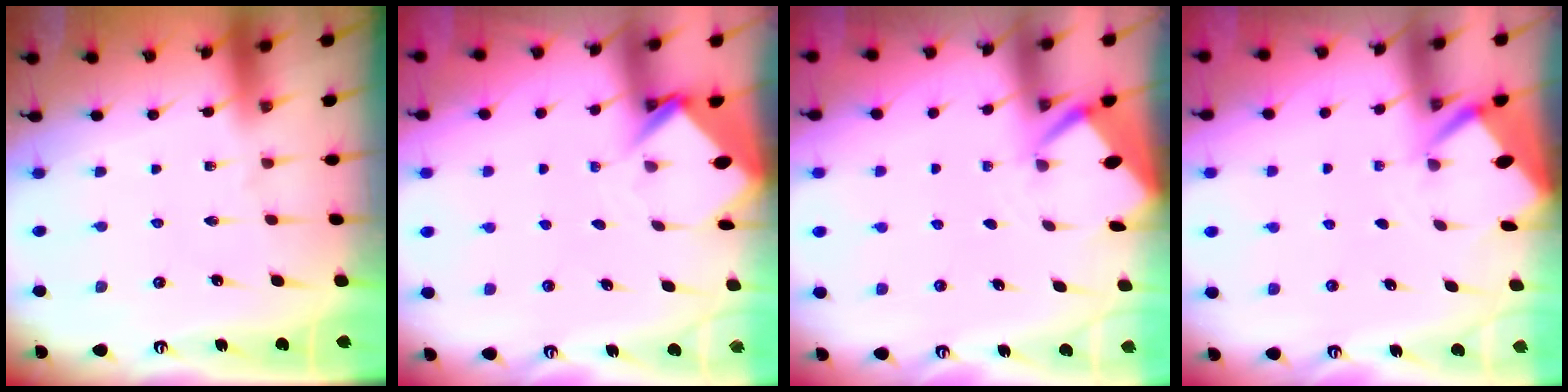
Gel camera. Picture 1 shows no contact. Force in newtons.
{"total": 3.7, "press": 3.7, "slide": 0.3}
{"total": 2.5, "press": 2.5, "slide": 0.0}
{"total": 2.6, "press": 2.6, "slide": 0.3}